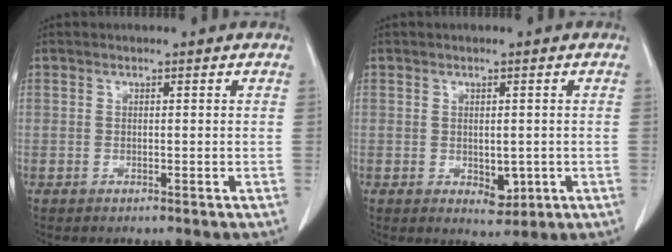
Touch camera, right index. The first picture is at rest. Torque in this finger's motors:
{"motor_torque": [0.39, 0.10, 0.11, 0.03]}